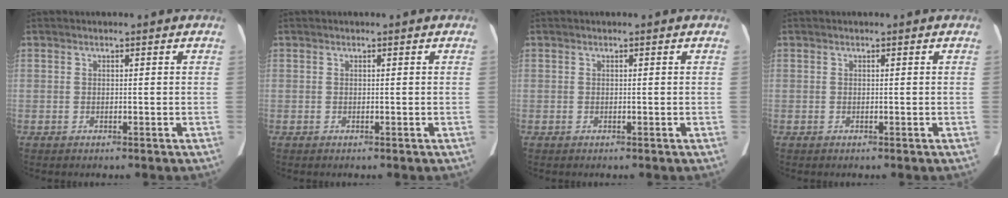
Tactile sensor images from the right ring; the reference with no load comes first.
{"total": 0.0}
{"total": 0.0}
{"total": 0.0}